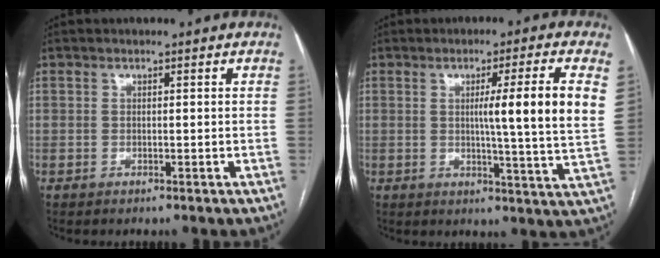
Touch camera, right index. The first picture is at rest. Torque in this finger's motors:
{"motor_torque": [0.21, 0.20, 0.29, 0.08]}